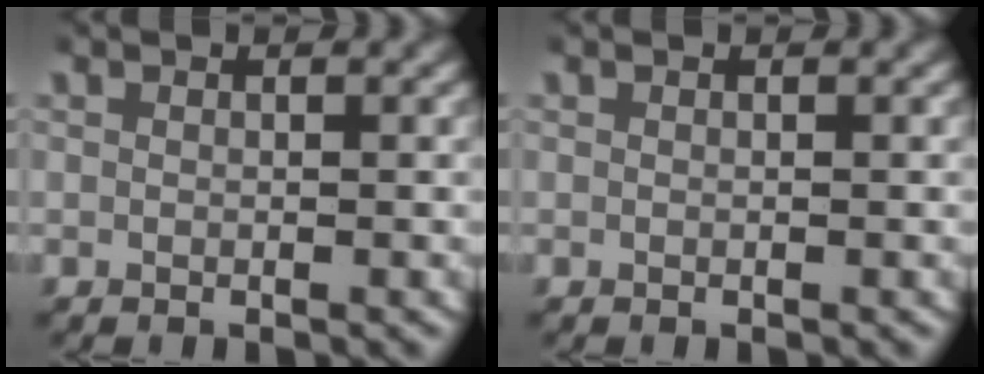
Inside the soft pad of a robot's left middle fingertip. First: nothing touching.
{"total": 0.0}